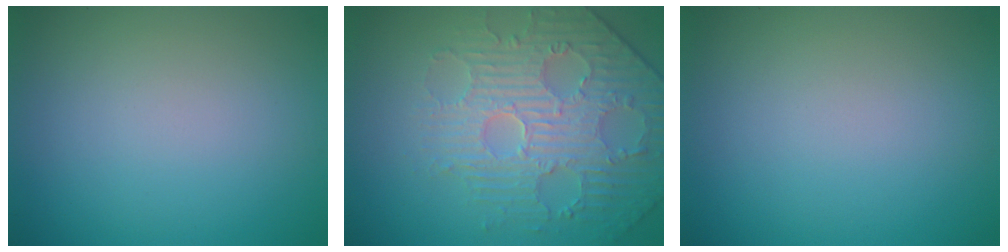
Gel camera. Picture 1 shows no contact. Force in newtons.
{"total": 4.4, "press": 4.4, "slide": 0.6}
{"total": 0.0}